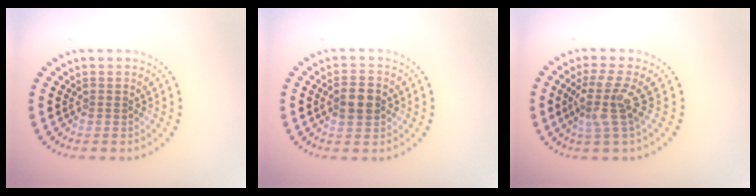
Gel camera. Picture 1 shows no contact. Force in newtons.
{"total": 3.0, "press": 3.0, "slide": 0.1}
{"total": 3.3, "press": 2.5, "slide": 2.1}